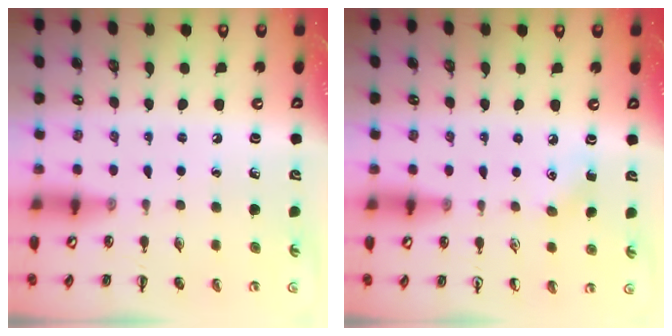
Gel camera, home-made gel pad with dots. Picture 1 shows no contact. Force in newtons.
{"total": 4.4, "press": 4.2, "slide": 1.2}